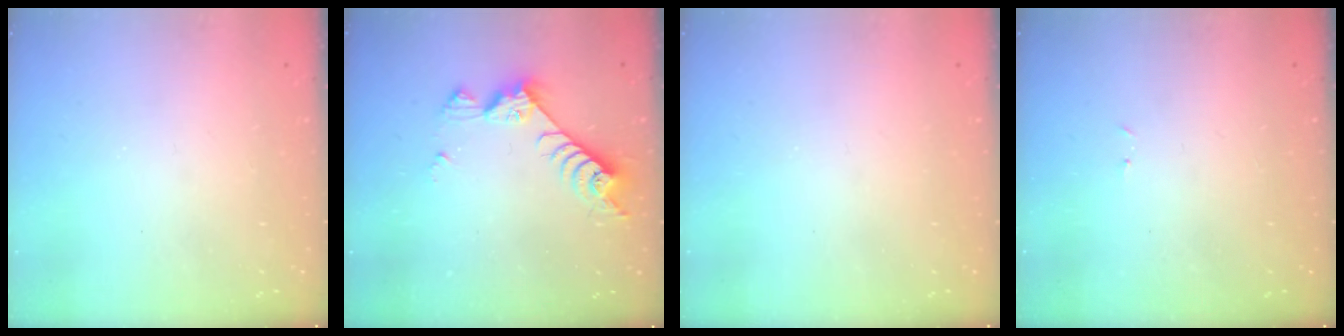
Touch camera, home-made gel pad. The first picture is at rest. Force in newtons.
{"total": 7.9, "press": 7.9, "slide": 0.7}
{"total": 0.0}
{"total": 3.0, "press": 2.9, "slide": 0.4}